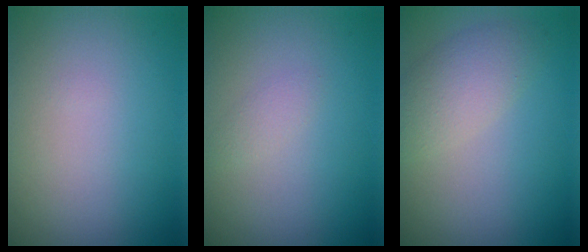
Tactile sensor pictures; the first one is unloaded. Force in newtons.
{"total": 0.8, "press": 0.8, "slide": 0.1}
{"total": 3.2, "press": 3.1, "slide": 0.2}